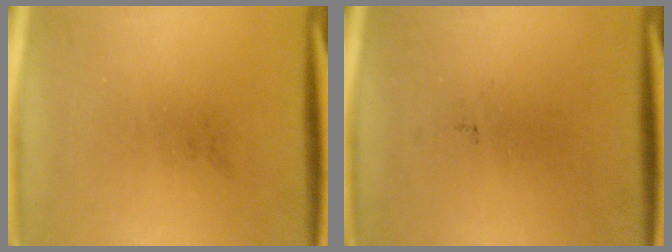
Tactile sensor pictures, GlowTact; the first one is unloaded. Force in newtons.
{"total": 0.0}